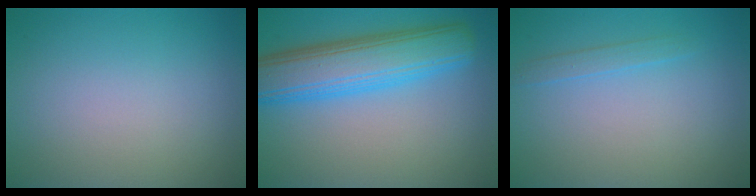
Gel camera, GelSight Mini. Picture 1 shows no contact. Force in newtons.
{"total": 8.0, "press": 8.0, "slide": 0.2}
{"total": 1.1, "press": 1.1, "slide": 0.1}